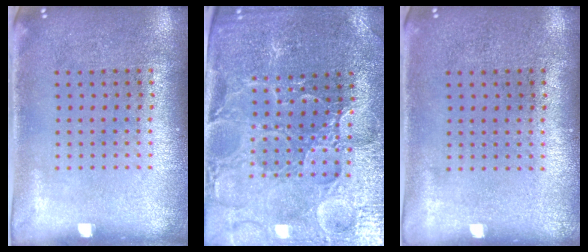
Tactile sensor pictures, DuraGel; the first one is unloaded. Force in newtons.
{"total": 3.5, "press": 3.4, "slide": 0.6}
{"total": 0.0}